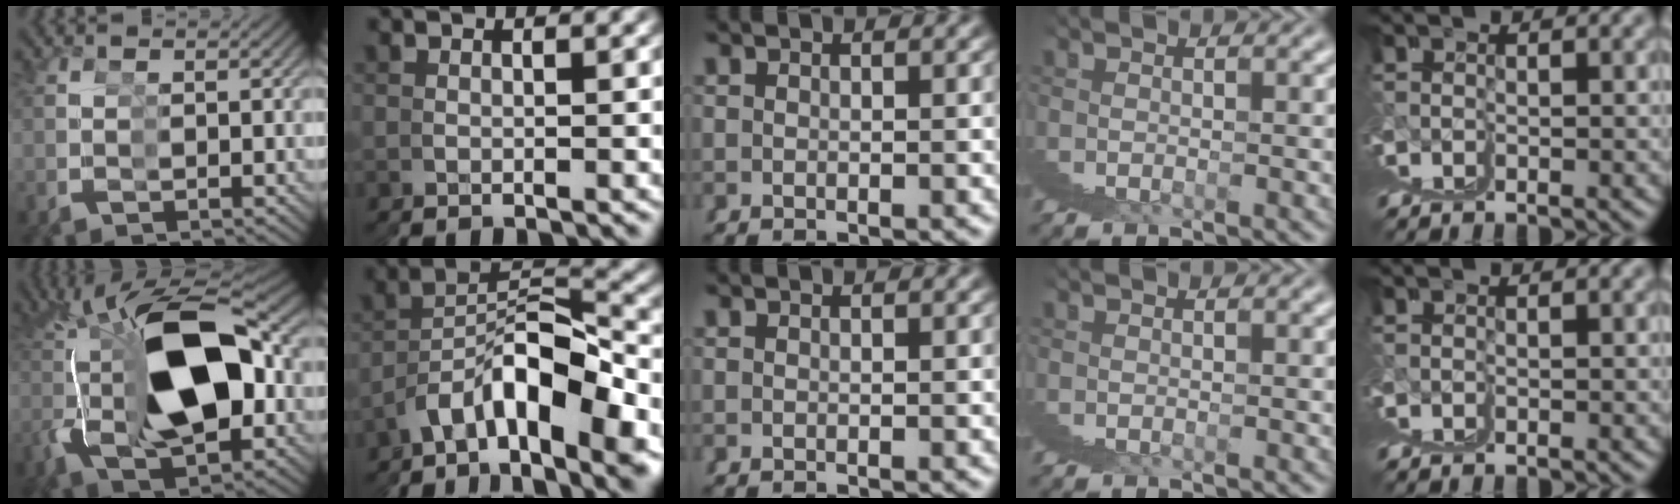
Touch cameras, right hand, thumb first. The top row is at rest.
{"thumb": {"total": 21.1, "force": [-0.8, 11.5, 17.7], "torque": [-0.301, -0.026, 0.000]}, "index": {"total": 8.8, "force": [-2.3, 4.8, 7.1], "torque": [-0.120, -0.020, -0.029]}}